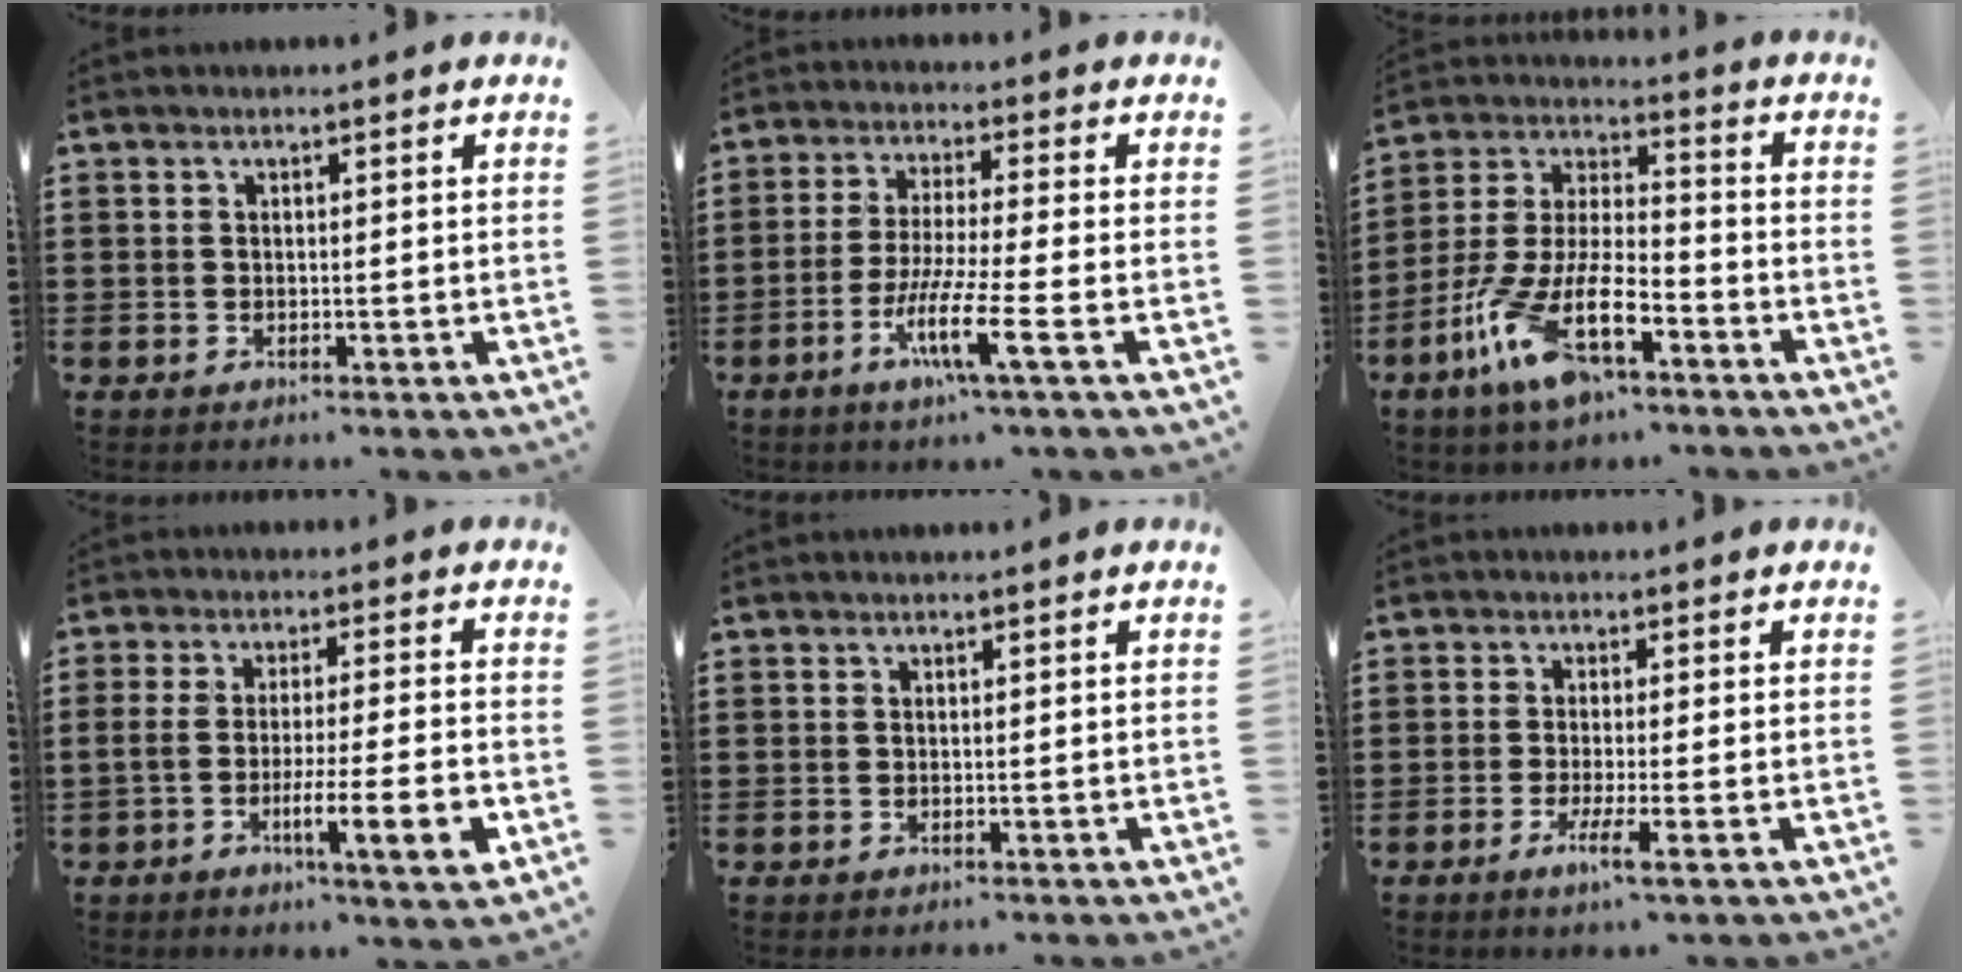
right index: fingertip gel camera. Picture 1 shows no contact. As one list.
[{"total": 9.3, "force": [-4.2, 0.6, 8.2], "torque": [-0.162, -0.010, -0.081]}, {"total": 12.7, "force": [-6.9, 4.5, 9.6], "torque": [-0.223, -0.004, -0.137]}, {"total": 9.4, "force": [-3.4, 1.6, 8.6], "torque": [-0.141, -0.005, -0.062]}, {"total": 0.0}, {"total": 3.6, "force": [-1.9, 0.1, 3.1], "torque": [-0.066, -0.013, -0.036]}]